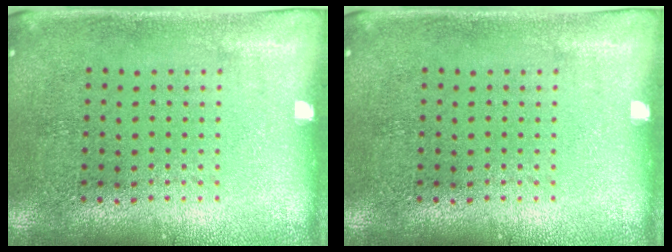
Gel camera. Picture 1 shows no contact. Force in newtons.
{"total": 0.0}